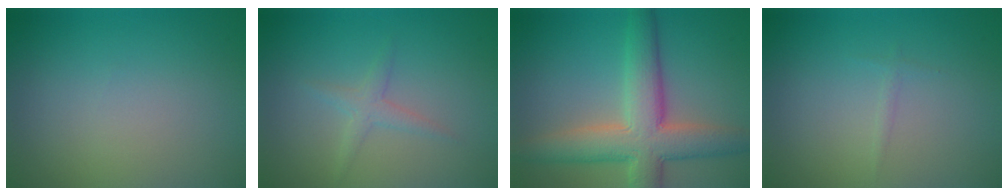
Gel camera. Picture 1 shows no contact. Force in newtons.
{"total": 1.6, "press": 1.6, "slide": 0.1}
{"total": 8.1, "press": 8.0, "slide": 0.7}
{"total": 0.5, "press": 0.5, "slide": 0.1}